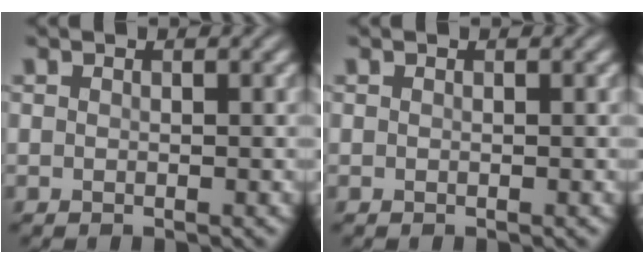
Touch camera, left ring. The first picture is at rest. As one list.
[{"total": 0.0}]